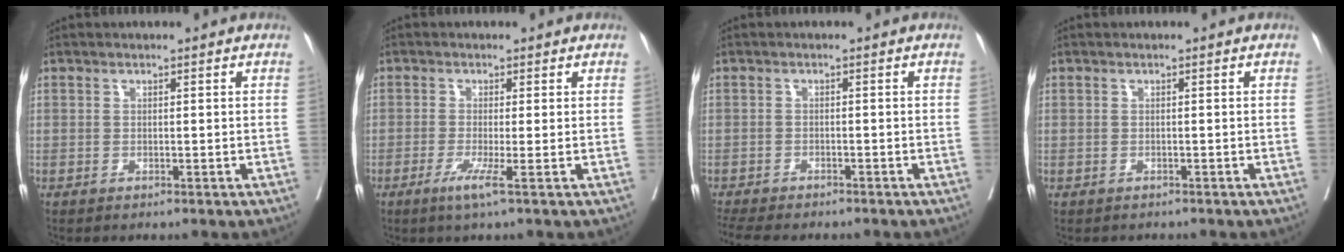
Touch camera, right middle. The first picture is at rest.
{"total": 3.0, "force": [-1.0, -1.4, 2.4], "torque": [-0.044, -0.010, -0.024]}
{"total": 8.3, "force": [-7.4, 1.2, 3.7], "torque": [-0.057, -0.006, -0.108]}
{"total": 0.6, "force": [-0.6, -0.2, -0.1], "torque": [-0.006, 0.000, -0.010]}